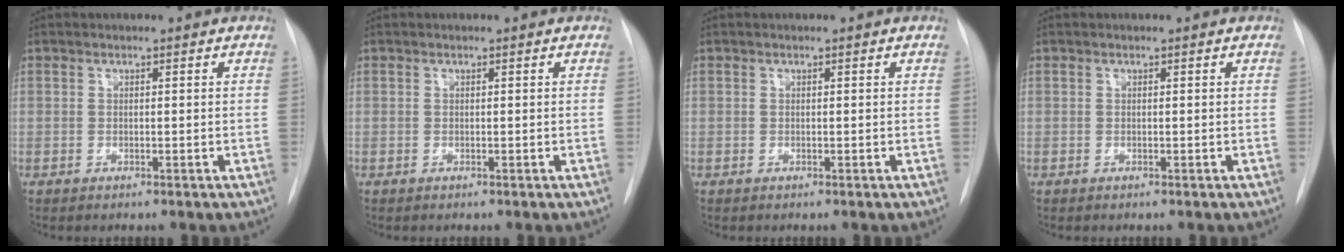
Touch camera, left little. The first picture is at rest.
{"total": 0.0}
{"total": 0.0}
{"total": 0.0}